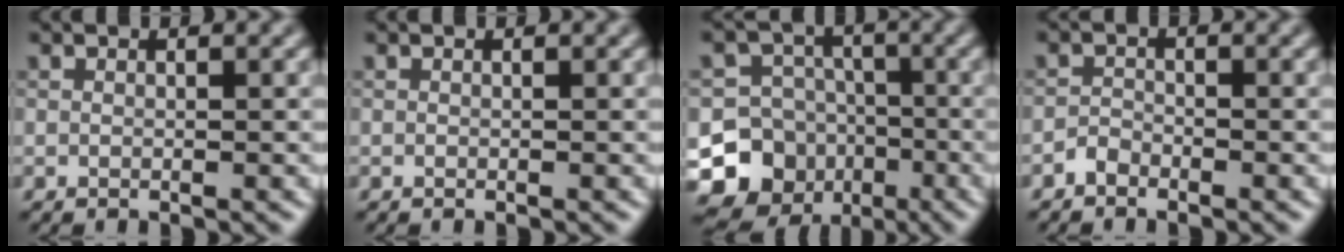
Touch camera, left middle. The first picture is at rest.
{"total": 0.0}
{"total": 16.7, "force": [-7.1, 15.0, 2.1], "torque": [-0.068, -0.049, -0.115]}
{"total": 1.0, "force": [-0.9, 0.5, 0.2], "torque": [-0.002, 0.004, -0.020]}